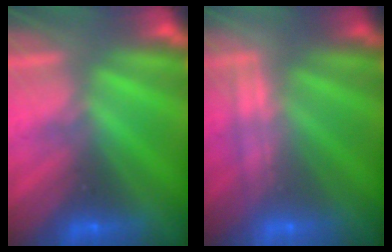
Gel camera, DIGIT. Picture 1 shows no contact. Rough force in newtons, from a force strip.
{"total": 2.2}